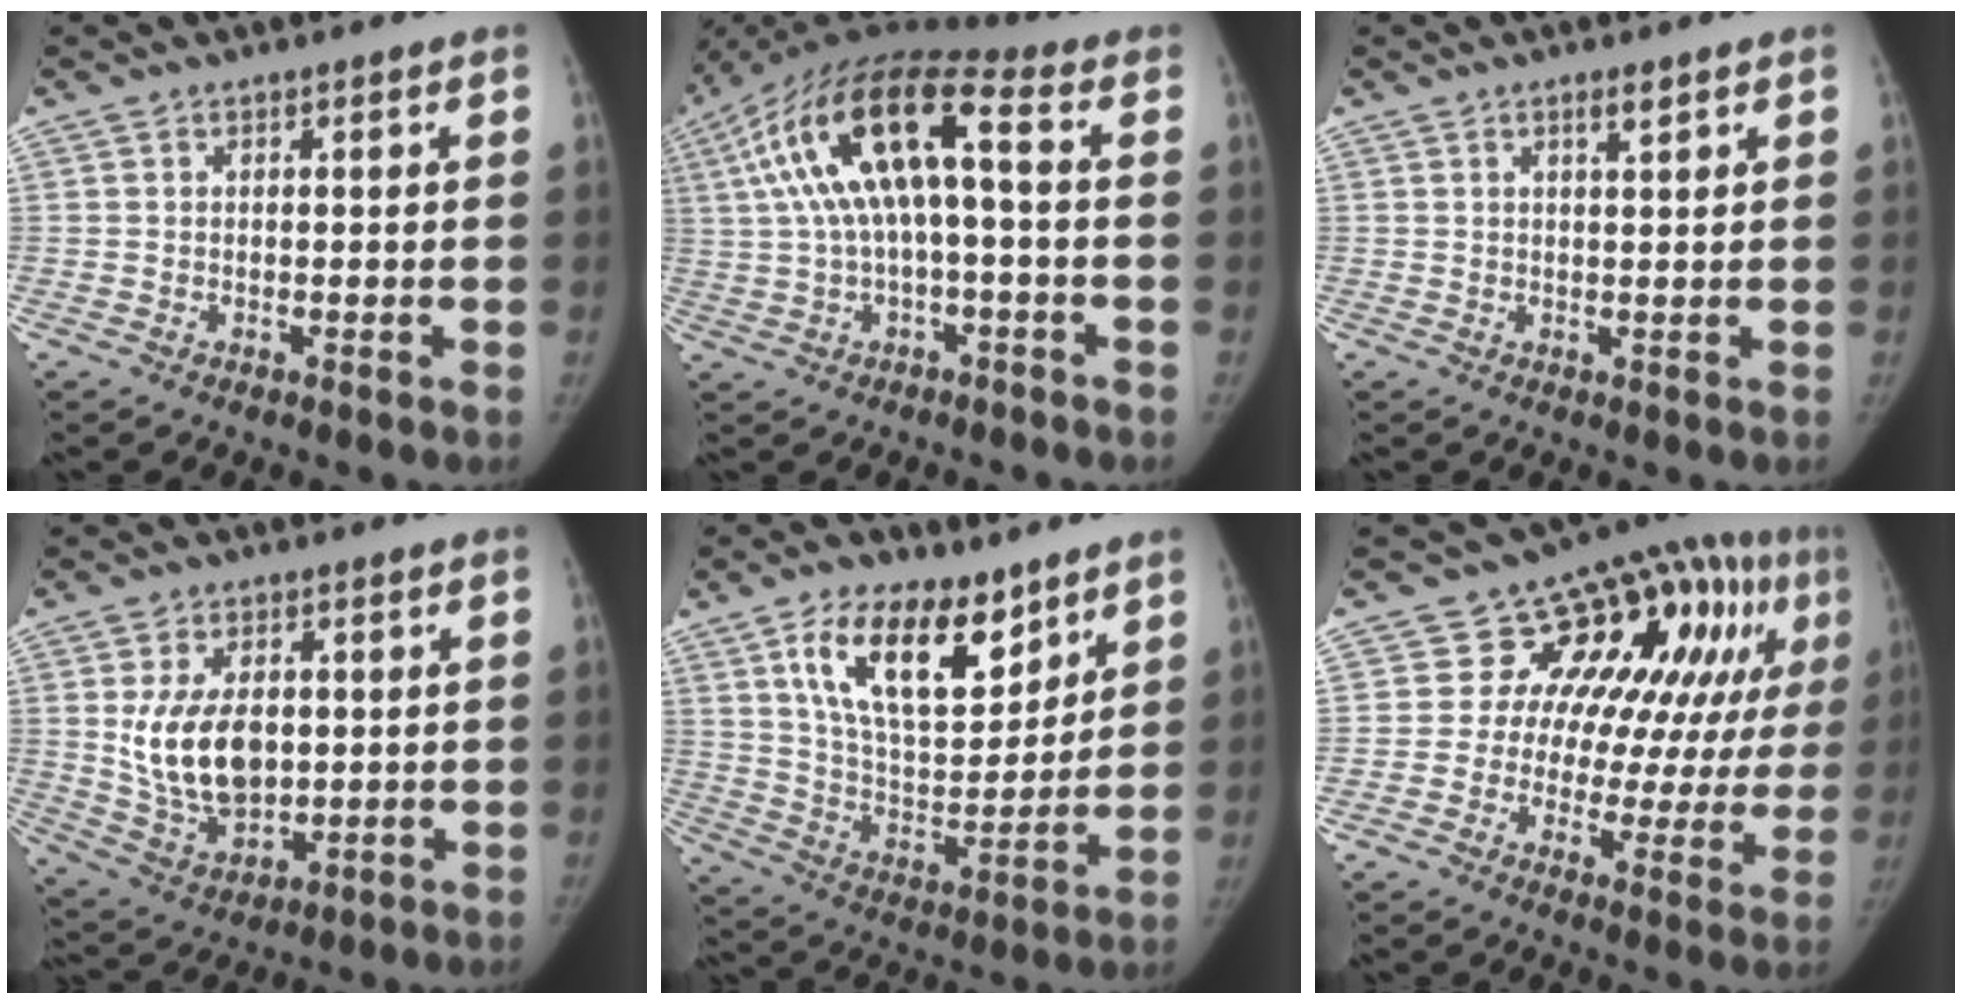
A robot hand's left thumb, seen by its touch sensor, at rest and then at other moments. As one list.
[{"total": 16.5, "force": [2.0, 5.9, 15.3], "torque": [-0.309, 0.056, 0.033]}, {"total": 2.0, "force": [1.3, 0.4, 1.4], "torque": [-0.020, -0.008, 0.023]}, {"total": 13.0, "force": [1.4, 8.3, 9.9], "torque": [-0.152, -0.016, 0.042]}, {"total": 17.9, "force": [10.0, 8.9, 11.9], "torque": [-0.154, -0.052, 0.184]}, {"total": 18.3, "force": [5.7, 10.8, 13.6], "torque": [-0.115, 0.010, 0.070]}]